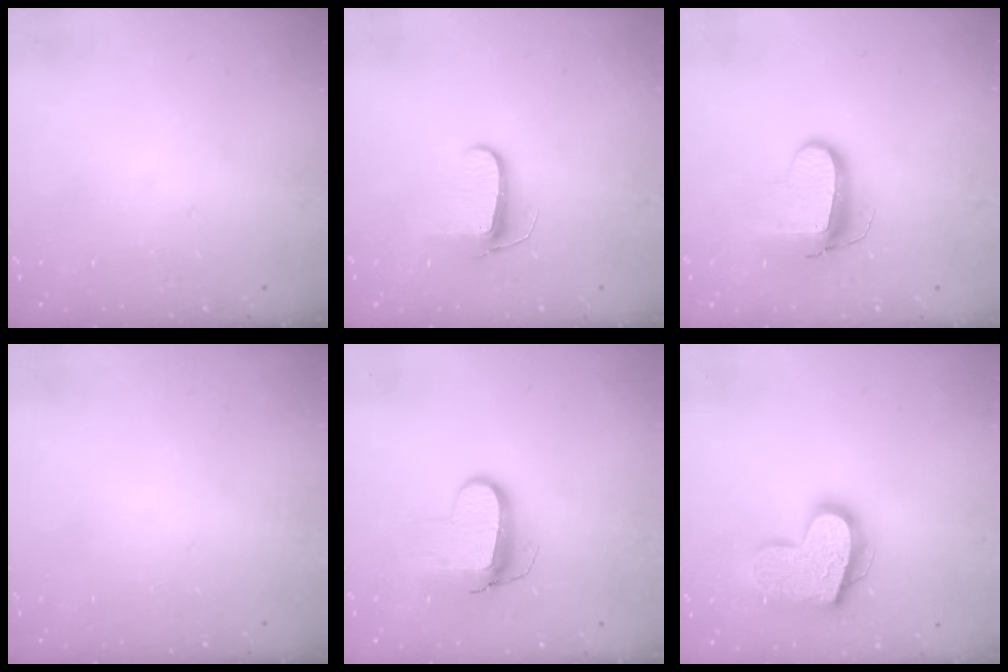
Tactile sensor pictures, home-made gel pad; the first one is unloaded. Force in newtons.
{"total": 7.8, "press": 7.7, "slide": 1.1}
{"total": 9.6, "press": 9.6, "slide": 0.9}
{"total": 0.0}
{"total": 8.9, "press": 8.8, "slide": 1.0}
{"total": 17.6, "press": 17.6, "slide": 1.4}